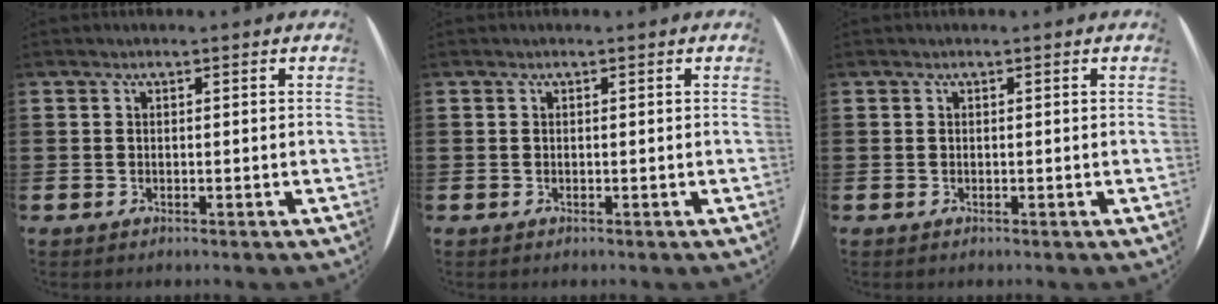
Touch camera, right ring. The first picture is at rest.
{"total": 0.0}
{"total": 0.0}